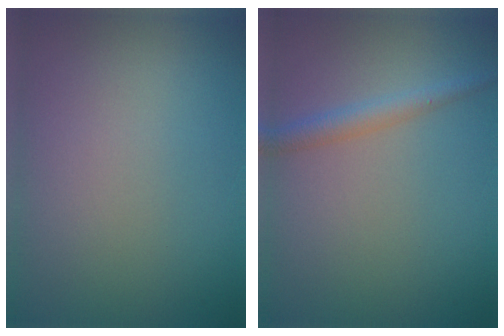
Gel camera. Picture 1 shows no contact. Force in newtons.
{"total": 1.9, "press": 1.9, "slide": 0.0}